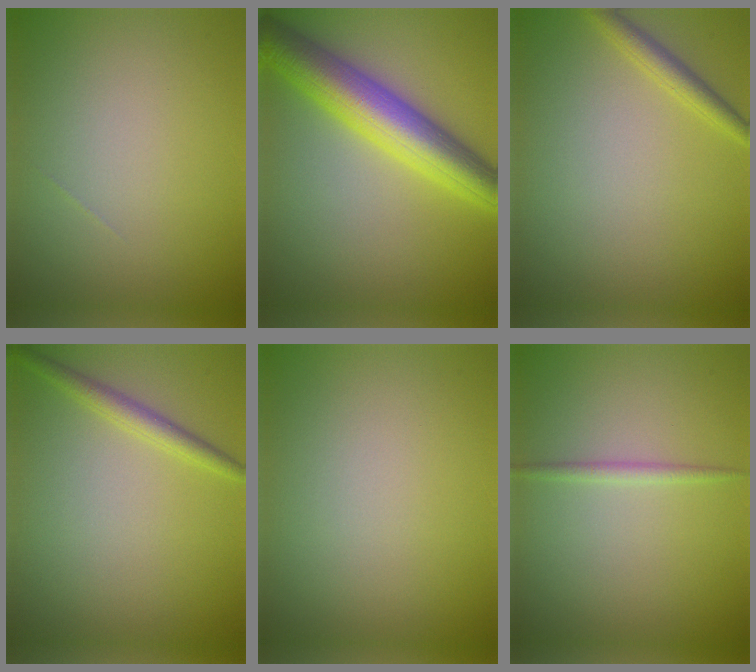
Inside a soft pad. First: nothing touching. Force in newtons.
{"total": 8.2, "press": 8.2, "slide": 0.2}
{"total": 1.9, "press": 1.9, "slide": 0.0}
{"total": 2.0, "press": 2.0, "slide": 0.1}
{"total": 0.0}
{"total": 1.1, "press": 1.1, "slide": 0.0}